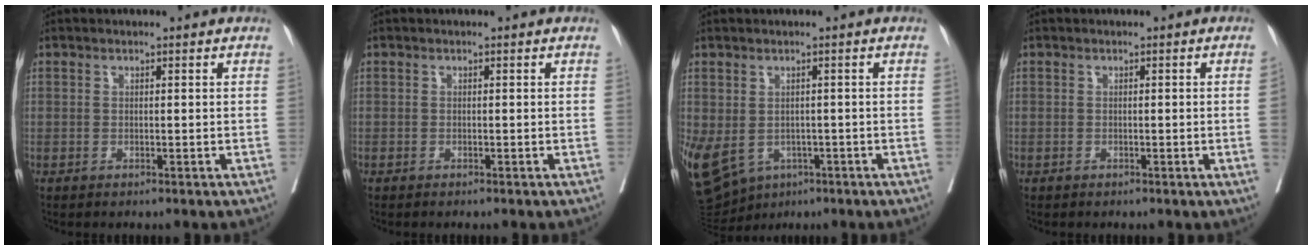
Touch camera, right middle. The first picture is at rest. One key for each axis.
{"total": 0.8, "fx": -0.7, "fy": 0.0, "fz": 0.4, "tx": -0.004, "ty": -0.001, "tz": -0.012}
{"total": 20.7, "fx": -8.2, "fy": 15.9, "fz": 10.4, "tx": -0.325, "ty": -0.031, "tz": -0.112}
{"total": 0.9, "fx": -0.1, "fy": -0.4, "fz": 0.8, "tx": -0.010, "ty": -0.002, "tz": -0.003}